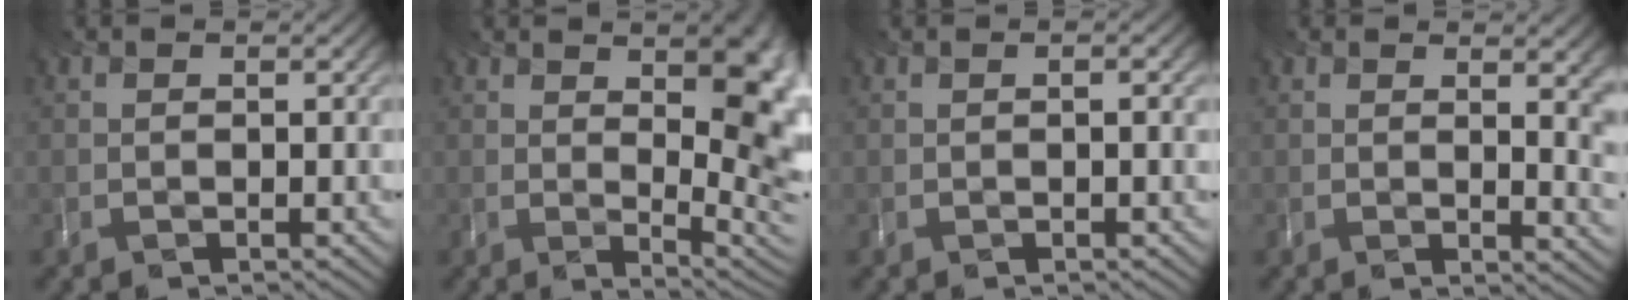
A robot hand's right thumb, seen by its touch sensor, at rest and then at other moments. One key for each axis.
{"total": 11.4, "fx": 2.9, "fy": 4.4, "fz": 10.1, "tx": -0.117, "ty": 0.014, "tz": 0.036}
{"total": 1.5, "fx": -0.2, "fy": 0.3, "fz": 1.5, "tx": -0.018, "ty": 0.005, "tz": -0.004}
{"total": 8.6, "fx": 2.1, "fy": 3.6, "fz": 7.6, "tx": -0.076, "ty": 0.019, "tz": 0.020}